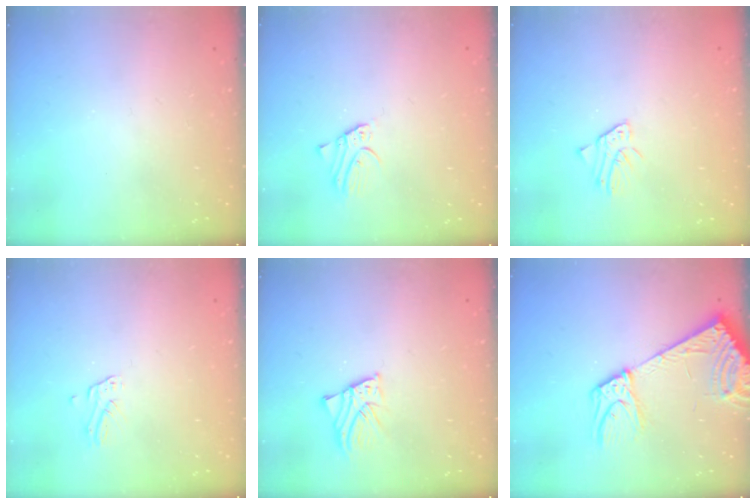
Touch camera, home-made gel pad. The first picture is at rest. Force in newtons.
{"total": 2.5, "press": 2.5, "slide": 0.2}
{"total": 1.3, "press": 1.3, "slide": 0.1}
{"total": 2.0, "press": 2.0, "slide": 0.1}
{"total": 2.1, "press": 2.1, "slide": 0.2}
{"total": 12.8, "press": 12.5, "slide": 3.0}